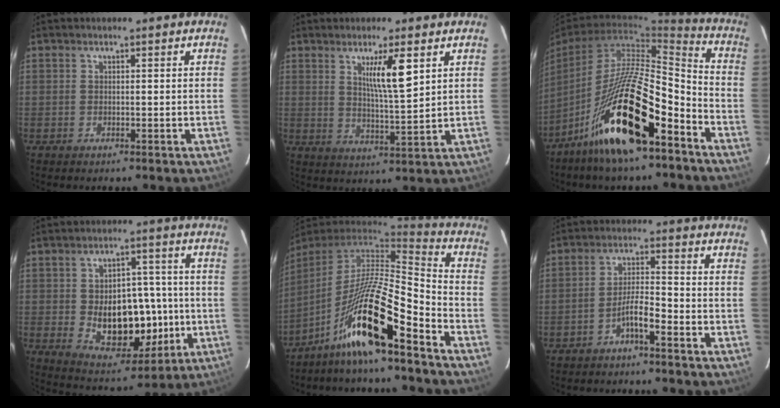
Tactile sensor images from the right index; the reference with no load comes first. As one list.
[{"total": 7.0, "force": [3.1, 0.2, 6.2], "torque": [-0.108, -0.012, 0.056]}, {"total": 21.1, "force": [-12.5, 4.1, 16.6], "torque": [-0.315, -0.023, -0.224]}, {"total": 14.1, "force": [-1.7, 8.2, 11.3], "torque": [-0.171, 0.016, -0.007]}, {"total": 18.3, "force": [-12.0, 0.6, 13.8], "torque": [-0.284, -0.014, -0.224]}, {"total": 4.5, "force": [-3.0, 0.2, 3.4], "torque": [-0.060, 0.010, -0.057]}]